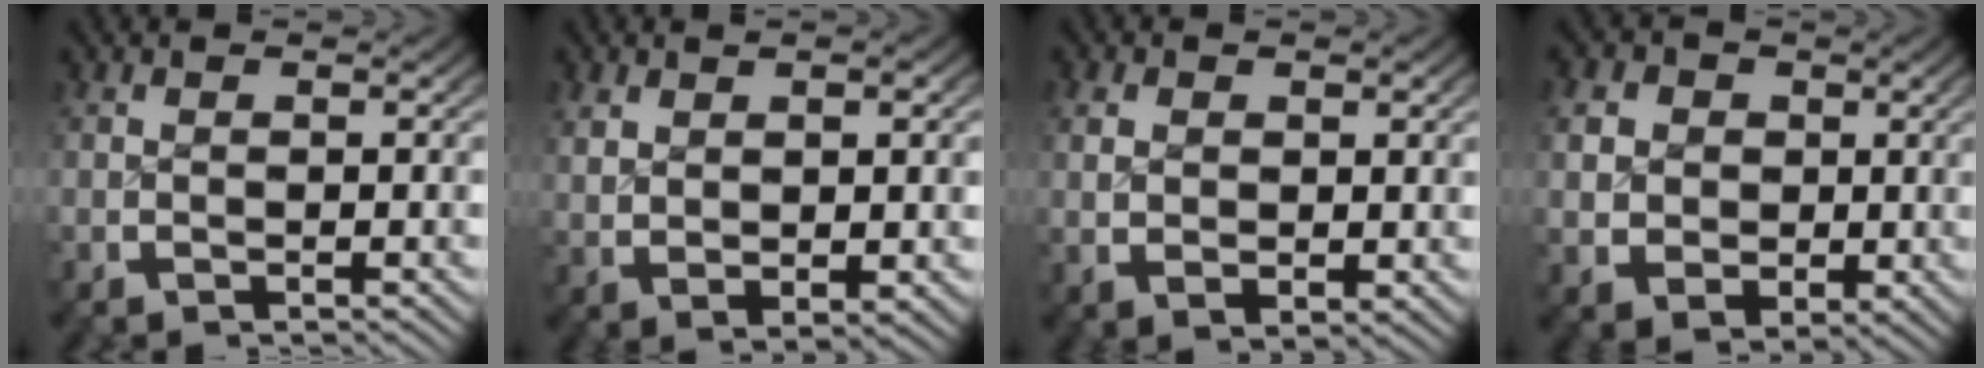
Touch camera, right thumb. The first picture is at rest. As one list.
[{"total": 3.5, "force": [1.3, 1.7, 2.7], "torque": [-0.045, 0.000, 0.033]}, {"total": 2.8, "force": [0.6, 1.9, 1.9], "torque": [-0.033, -0.010, 0.022]}, {"total": 7.0, "force": [0.5, 5.9, 3.8], "torque": [-0.085, -0.033, 0.024]}]